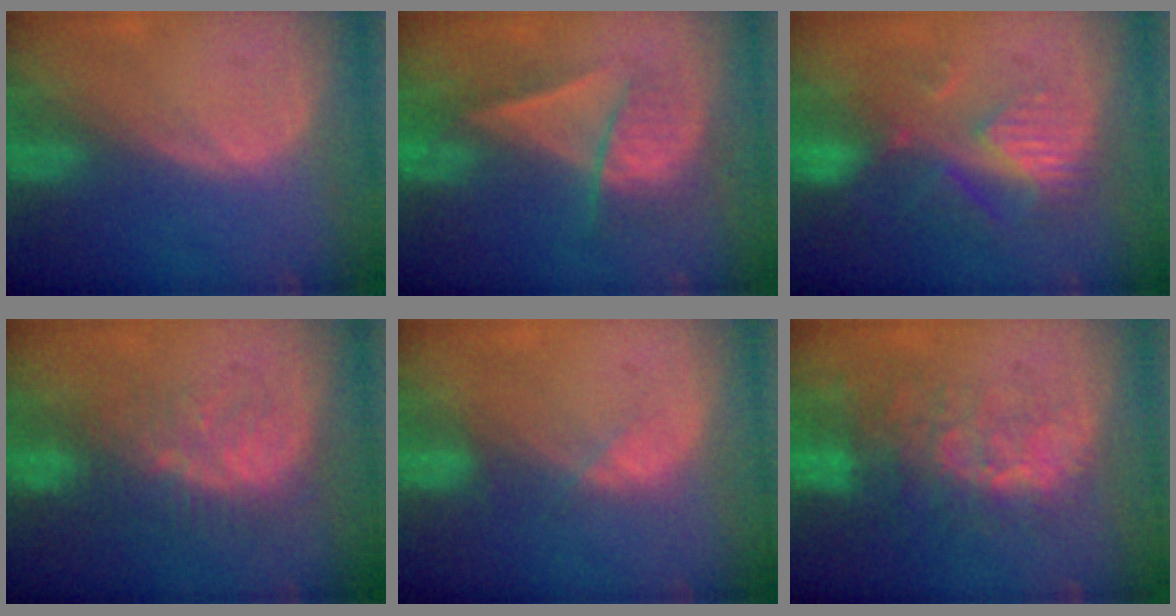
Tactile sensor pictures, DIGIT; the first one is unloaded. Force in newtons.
{"total": 6.4, "press": 6.1, "slide": 2.1}
{"total": 8.7, "press": 7.8, "slide": 4.0}
{"total": 7.9, "press": 7.4, "slide": 2.6}
{"total": 2.3, "press": 2.2, "slide": 0.7}
{"total": 10.1, "press": 8.6, "slide": 5.3}